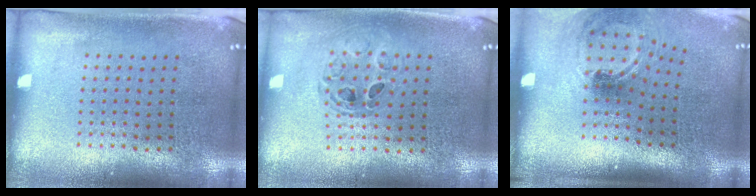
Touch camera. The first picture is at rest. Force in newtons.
{"total": 0.9, "press": 0.9, "slide": 0.1}
{"total": 1.5, "press": 1.2, "slide": 1.0}